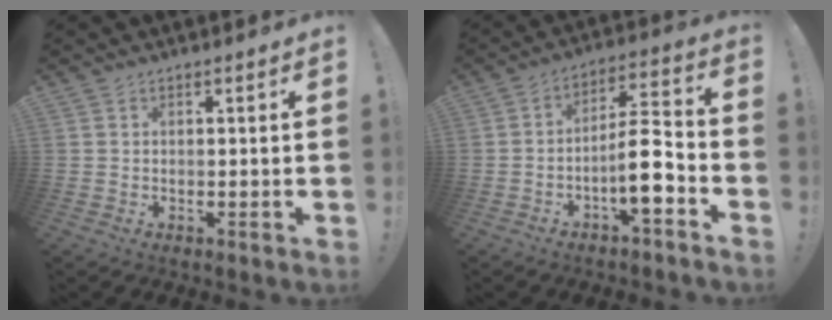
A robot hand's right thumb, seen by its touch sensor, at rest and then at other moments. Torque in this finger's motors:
{"motor_torque": [1.55, 3.46, 1.78, -0.97, 0.90]}